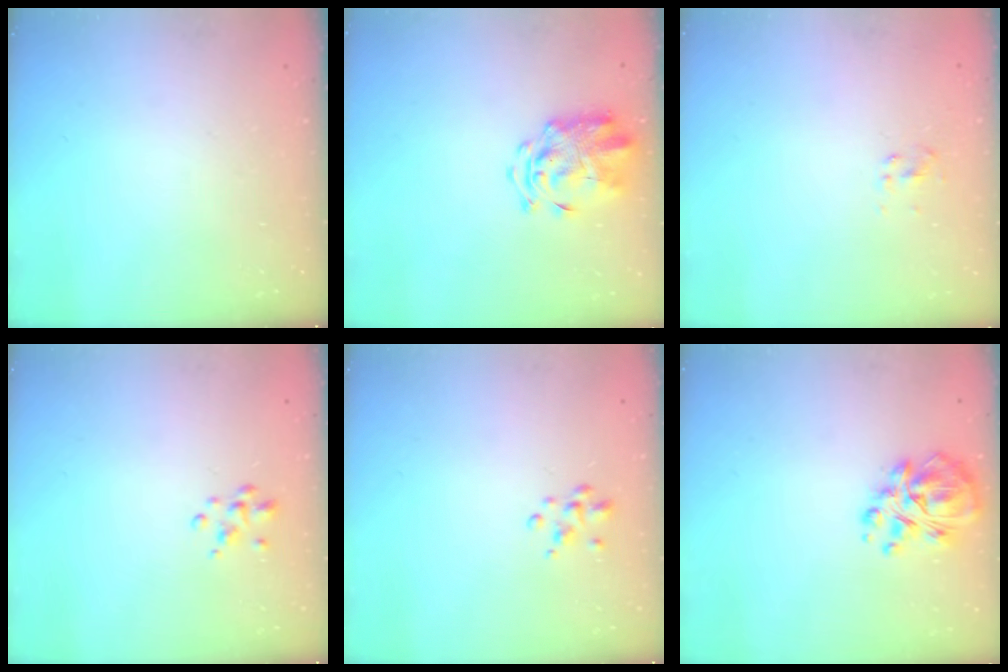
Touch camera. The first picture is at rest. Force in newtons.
{"total": 3.1, "press": 3.0, "slide": 1.0}
{"total": 2.6, "press": 2.4, "slide": 0.9}
{"total": 2.5, "press": 2.5, "slide": 0.4}
{"total": 2.5, "press": 2.5, "slide": 0.4}
{"total": 11.3, "press": 10.8, "slide": 3.5}